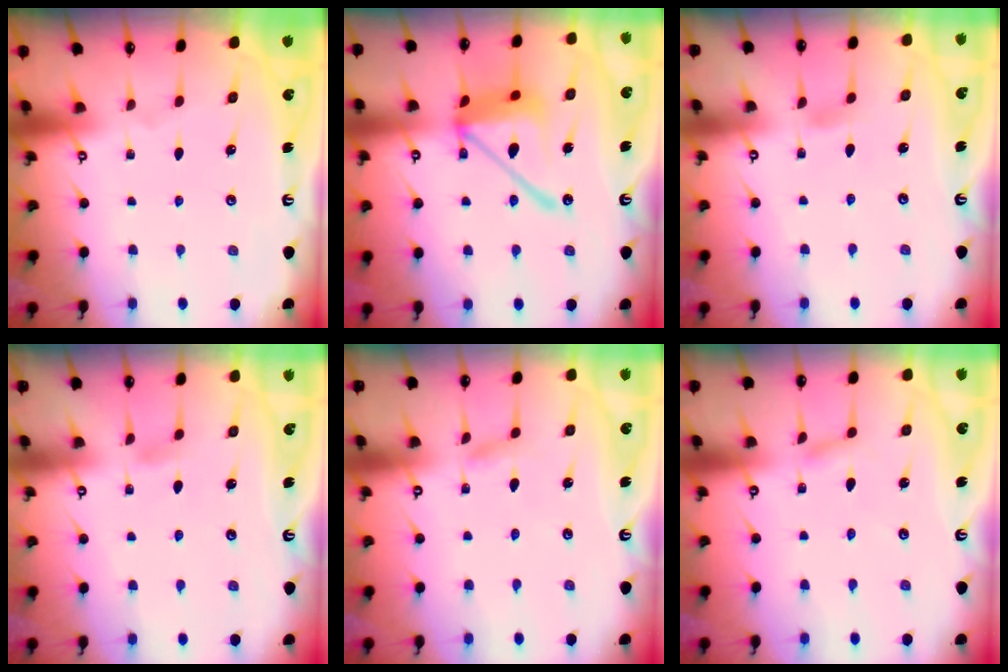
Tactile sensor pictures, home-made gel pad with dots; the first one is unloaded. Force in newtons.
{"total": 15.7, "press": 15.7, "slide": 1.2}
{"total": 2.9, "press": 2.9, "slide": 0.4}
{"total": 3.3, "press": 3.3, "slide": 0.3}
{"total": 1.8, "press": 1.7, "slide": 0.2}
{"total": 1.5, "press": 1.5, "slide": 0.2}